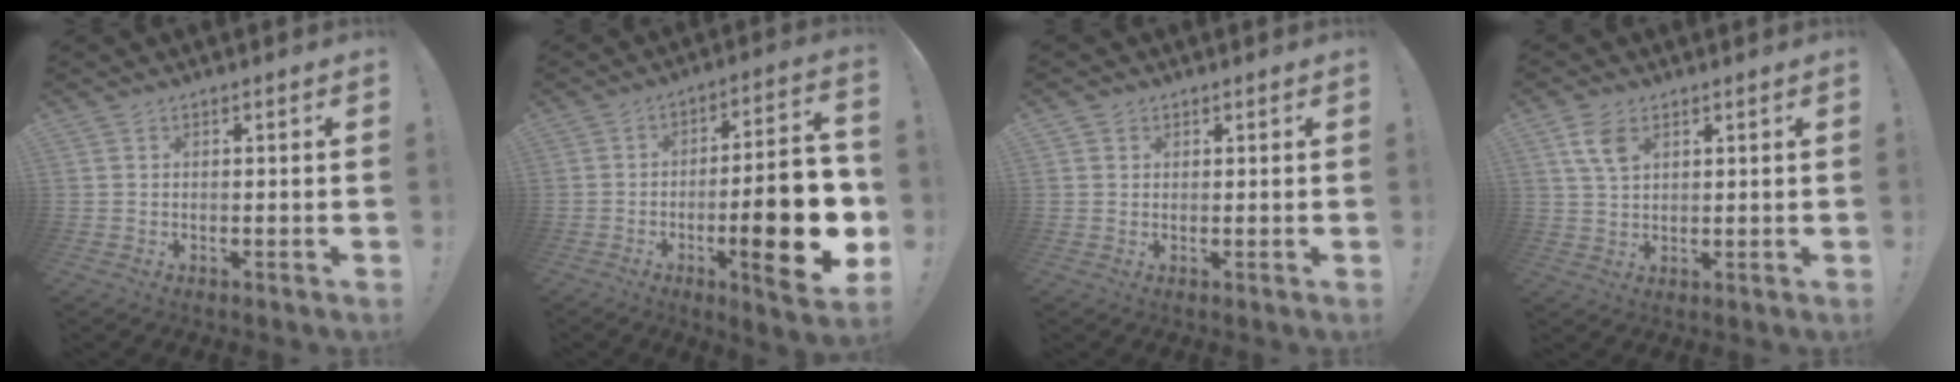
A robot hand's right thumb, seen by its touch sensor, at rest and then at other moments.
{"total": 21.9, "force": [-5.9, 5.5, 20.4], "torque": [-0.293, 0.023, -0.086]}
{"total": 1.5, "force": [0.9, 1.3, 0.1], "torque": [0.003, -0.001, 0.016]}
{"total": 6.4, "force": [3.0, 3.9, 4.1], "torque": [-0.072, -0.006, 0.059]}